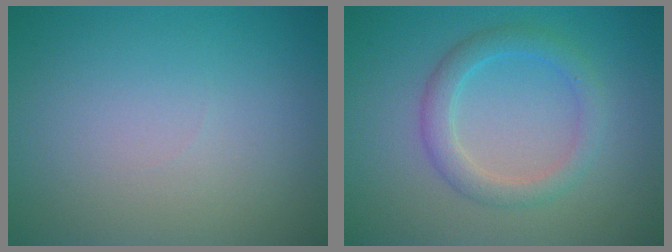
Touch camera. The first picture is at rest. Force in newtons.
{"total": 3.0, "press": 3.0, "slide": 0.1}